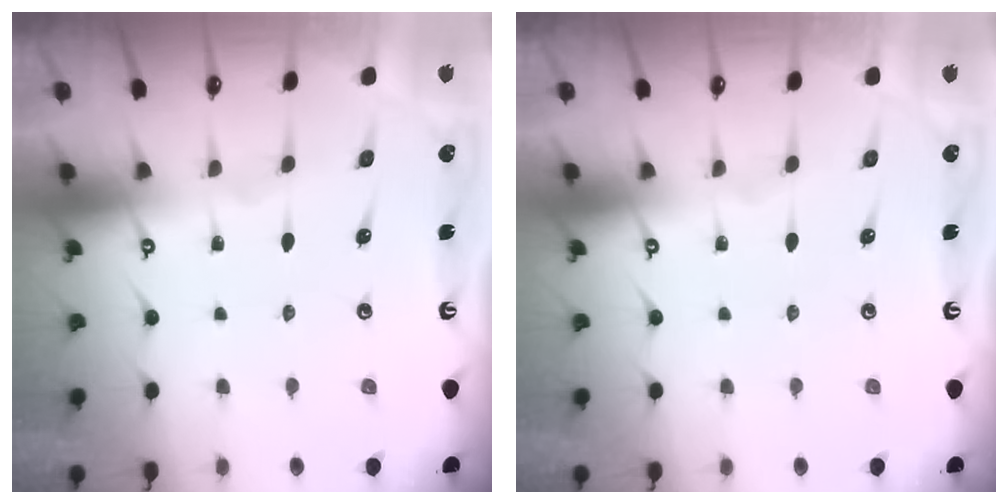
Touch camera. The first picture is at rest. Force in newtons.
{"total": 0.0}